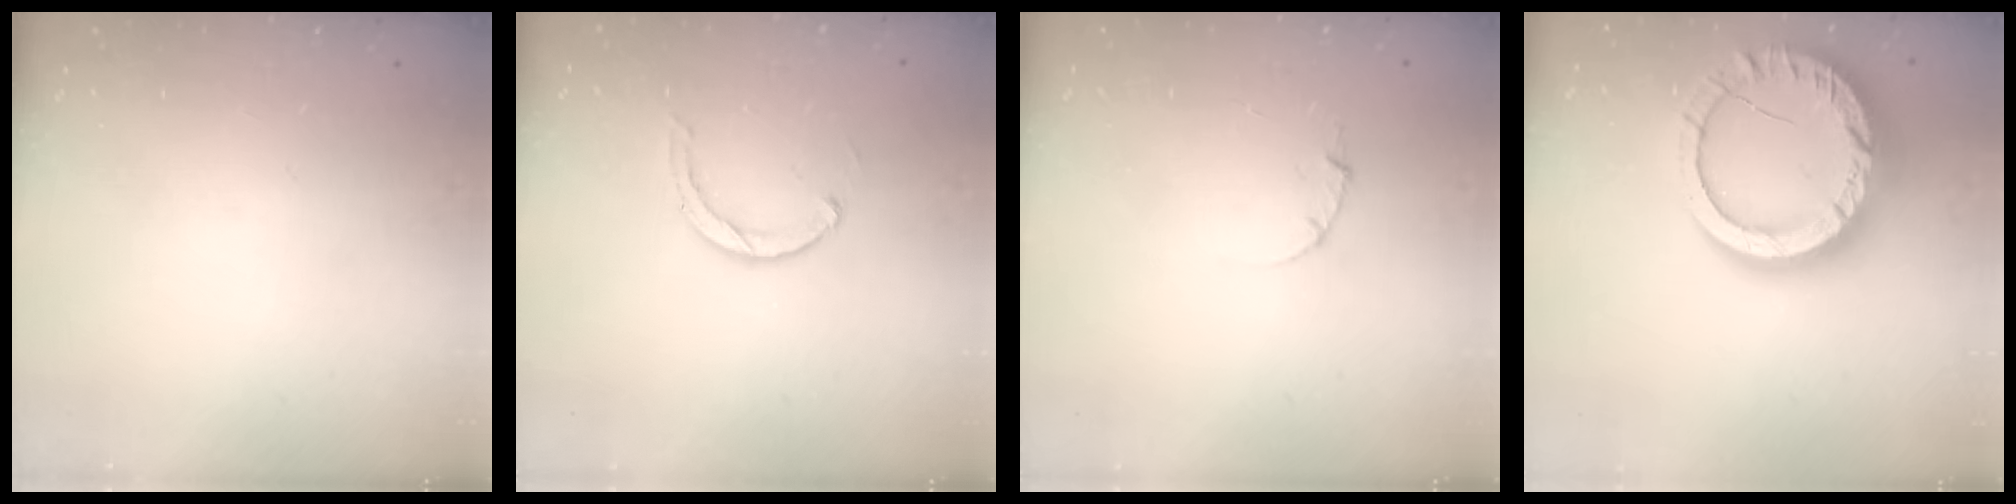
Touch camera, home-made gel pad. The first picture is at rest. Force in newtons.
{"total": 3.6, "press": 3.6, "slide": 0.6}
{"total": 1.0, "press": 1.0, "slide": 0.3}
{"total": 19.6, "press": 19.5, "slide": 1.8}